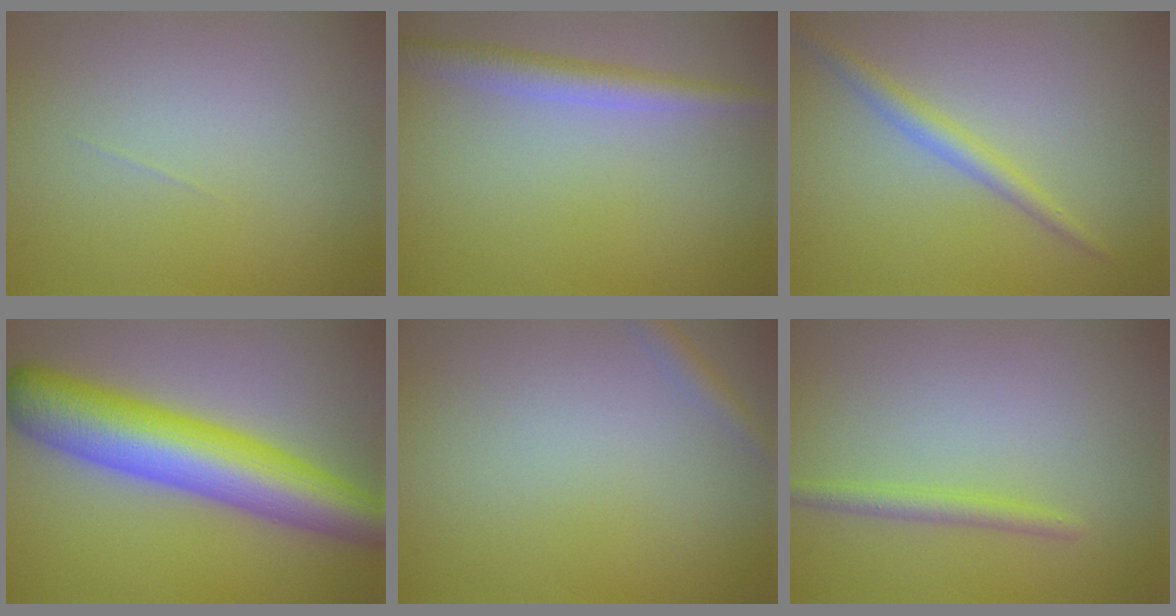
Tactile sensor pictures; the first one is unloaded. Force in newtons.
{"total": 3.0, "press": 3.0, "slide": 0.1}
{"total": 2.0, "press": 2.0, "slide": 0.1}
{"total": 10.2, "press": 10.2, "slide": 0.2}
{"total": 1.3, "press": 1.3, "slide": 0.1}
{"total": 1.7, "press": 1.7, "slide": 0.0}